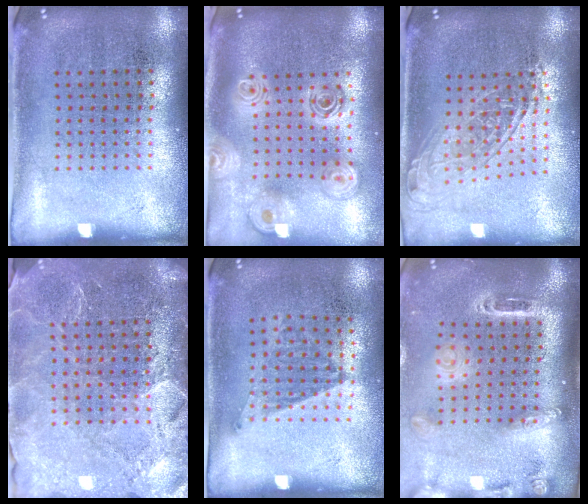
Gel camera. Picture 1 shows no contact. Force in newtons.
{"total": 2.4, "press": 1.9, "slide": 1.6}
{"total": 1.7, "press": 1.4, "slide": 1.0}
{"total": 3.5, "press": 3.3, "slide": 1.3}
{"total": 1.2, "press": 0.9, "slide": 0.7}
{"total": 2.5, "press": 1.9, "slide": 1.7}